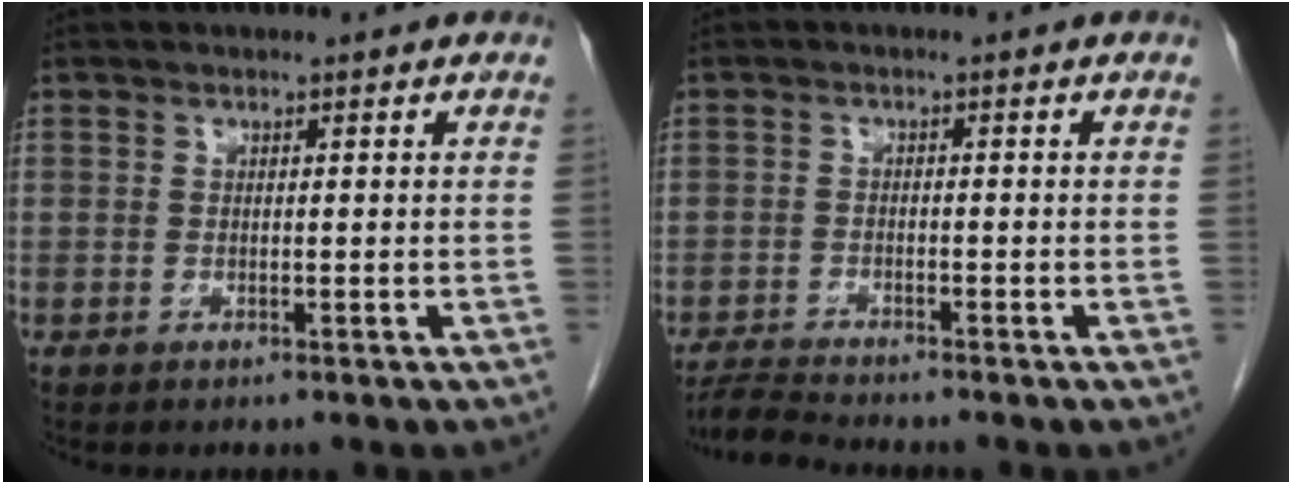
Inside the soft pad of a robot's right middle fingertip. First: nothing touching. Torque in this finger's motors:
{"motor_torque": [0.09, -0.08, 0.00, -0.01]}